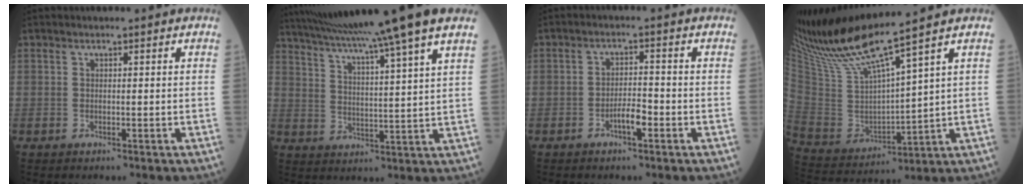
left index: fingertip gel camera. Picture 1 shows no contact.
{"total": 19.0, "force": [15.4, -2.5, 10.8], "torque": [-0.187, -0.010, 0.222]}
{"total": 3.3, "force": [-2.1, 0.6, 2.4], "torque": [-0.043, -0.003, -0.039]}
{"total": 13.1, "force": [10.9, -1.4, 7.3], "torque": [-0.156, -0.009, 0.221]}